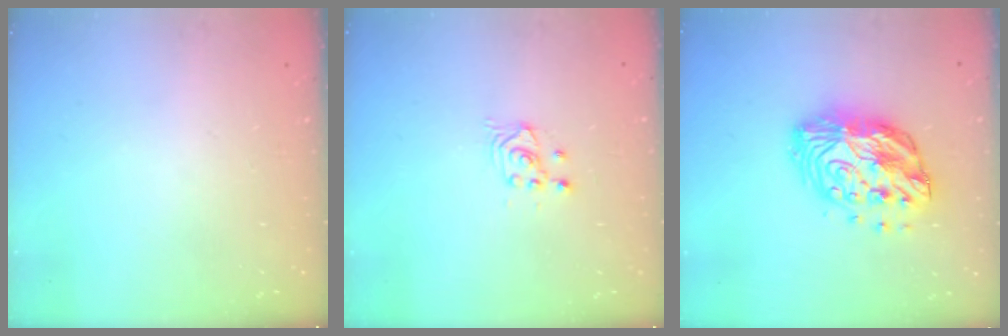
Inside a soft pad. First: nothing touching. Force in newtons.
{"total": 2.6, "press": 2.6, "slide": 0.1}
{"total": 15.7, "press": 15.6, "slide": 1.2}